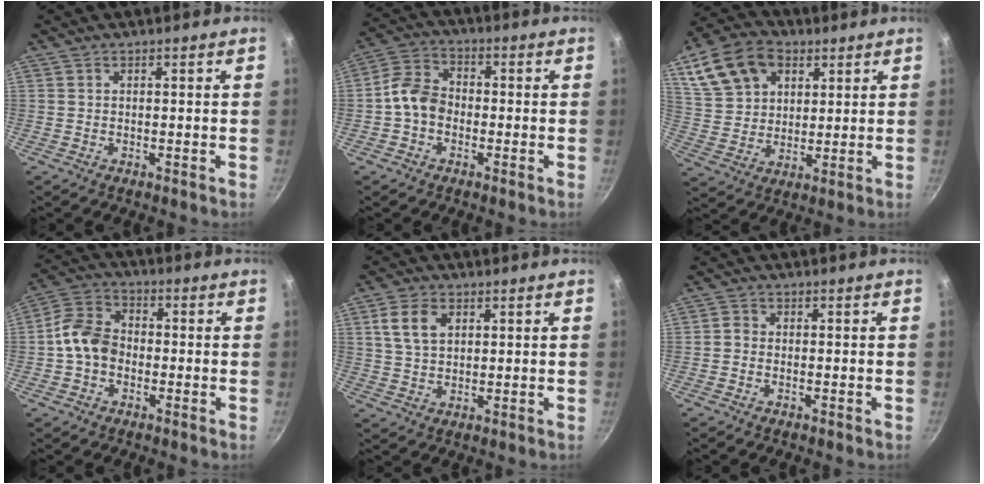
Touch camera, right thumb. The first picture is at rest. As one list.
[{"total": 7.3, "force": [-1.5, 5.6, 4.4], "torque": [-0.066, 0.027, -0.046]}, {"total": 15.0, "force": [6.6, 10.6, 8.3], "torque": [-0.145, -0.002, 0.122]}, {"total": 8.8, "force": [-1.5, 6.7, 5.5], "torque": [-0.083, 0.029, -0.044]}, {"total": 6.5, "force": [2.2, 4.3, 4.3], "torque": [-0.069, 0.001, 0.043]}, {"total": 1.5, "force": [-1.0, 1.0, 0.6], "torque": [-0.014, 0.011, -0.022]}]